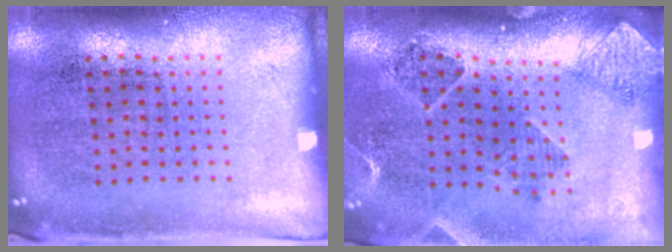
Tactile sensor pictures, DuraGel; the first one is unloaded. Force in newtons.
{"total": 1.5, "press": 1.5, "slide": 0.3}